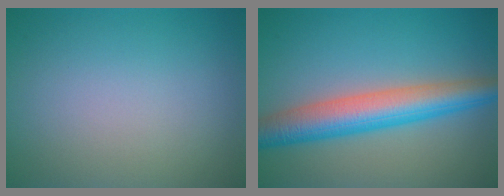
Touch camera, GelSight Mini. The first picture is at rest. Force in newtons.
{"total": 6.8, "press": 6.8, "slide": 0.1}